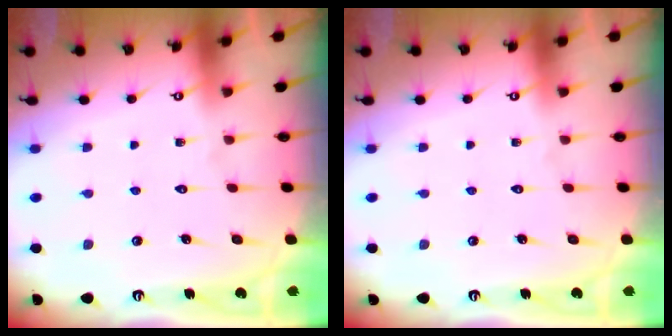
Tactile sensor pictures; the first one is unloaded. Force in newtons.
{"total": 0.0}